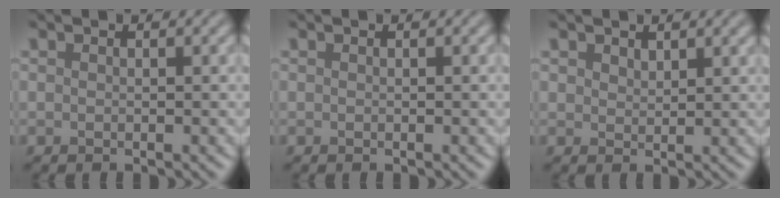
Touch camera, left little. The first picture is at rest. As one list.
[{"total": 0.0}, {"total": 1.3, "force": [0.9, 0.7, 0.5], "torque": [-0.015, -0.002, 0.016]}]